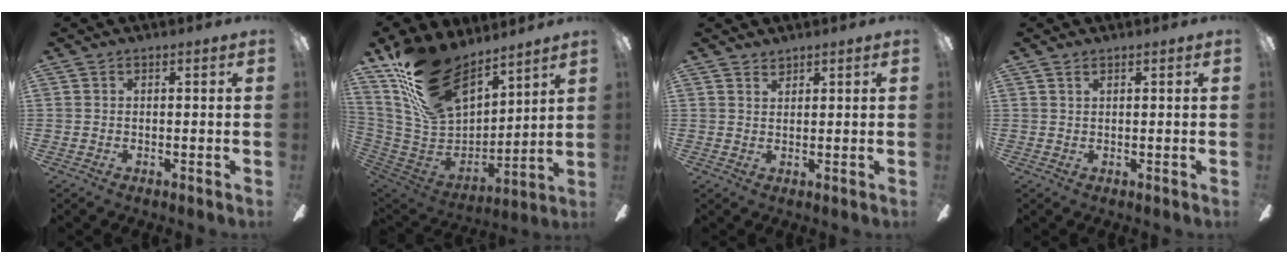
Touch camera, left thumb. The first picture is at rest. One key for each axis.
{"total": 22.6, "fx": 16.0, "fy": 10.9, "fz": 11.6, "tx": -0.235, "ty": -0.088, "tz": 0.300}
{"total": 1.7, "fx": 1.6, "fy": 0.6, "fz": 0.2, "tx": -0.006, "ty": -0.002, "tz": 0.031}
{"total": 0.9, "fx": 0.6, "fy": 0.4, "fz": 0.6, "tx": -0.014, "ty": 0.001, "tz": 0.011}